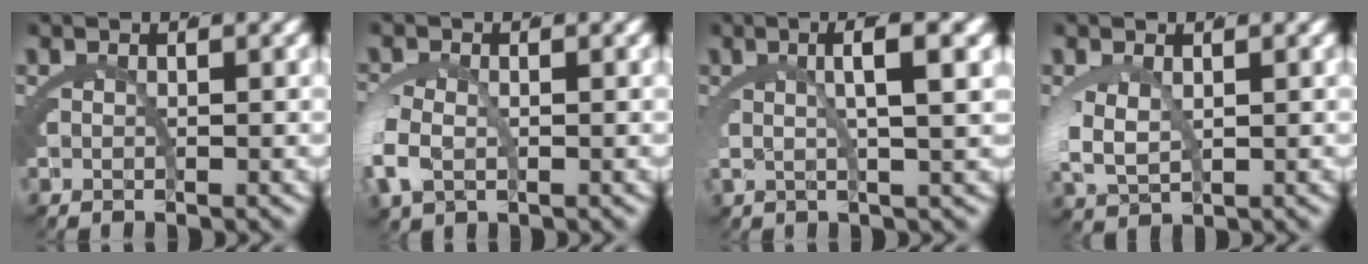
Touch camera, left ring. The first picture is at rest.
{"total": 2.7, "force": [-0.2, 2.0, 1.9], "torque": [-0.063, -0.005, 0.003]}
{"total": 4.2, "force": [1.7, 0.5, 3.8], "torque": [-0.067, 0.016, 0.028]}
{"total": 3.3, "force": [0.8, 2.2, 2.3], "torque": [-0.073, -0.003, 0.027]}